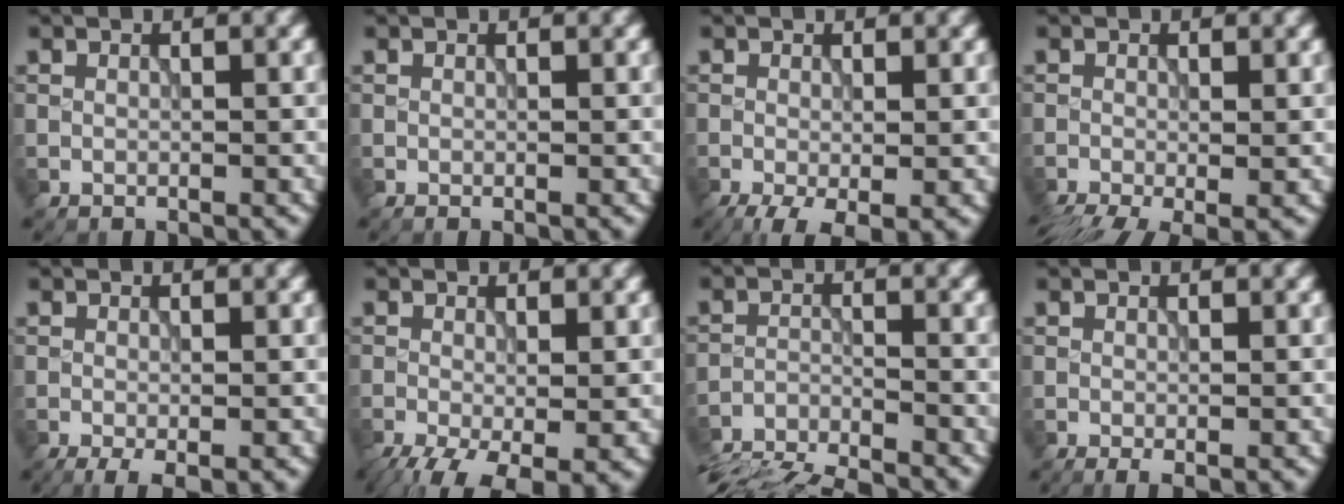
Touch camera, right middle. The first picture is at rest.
{"total": 0.0}
{"total": 4.0, "force": [-2.0, 1.2, 3.3], "torque": [-0.060, -0.009, -0.032]}
{"total": 5.2, "force": [-3.1, 1.6, 3.9], "torque": [-0.067, -0.022, -0.050]}
{"total": 2.1, "force": [-1.0, 0.4, 1.8], "torque": [-0.034, -0.008, -0.018]}
{"total": 6.9, "force": [-3.5, 2.5, 5.3], "torque": [-0.104, -0.022, -0.054]}
{"total": 9.3, "force": [-9.0, 1.6, 2.0], "torque": [-0.040, -0.029, -0.147]}
{"total": 1.0, "force": [-0.3, 0.2, 0.9], "torque": [-0.015, -0.007, -0.006]}